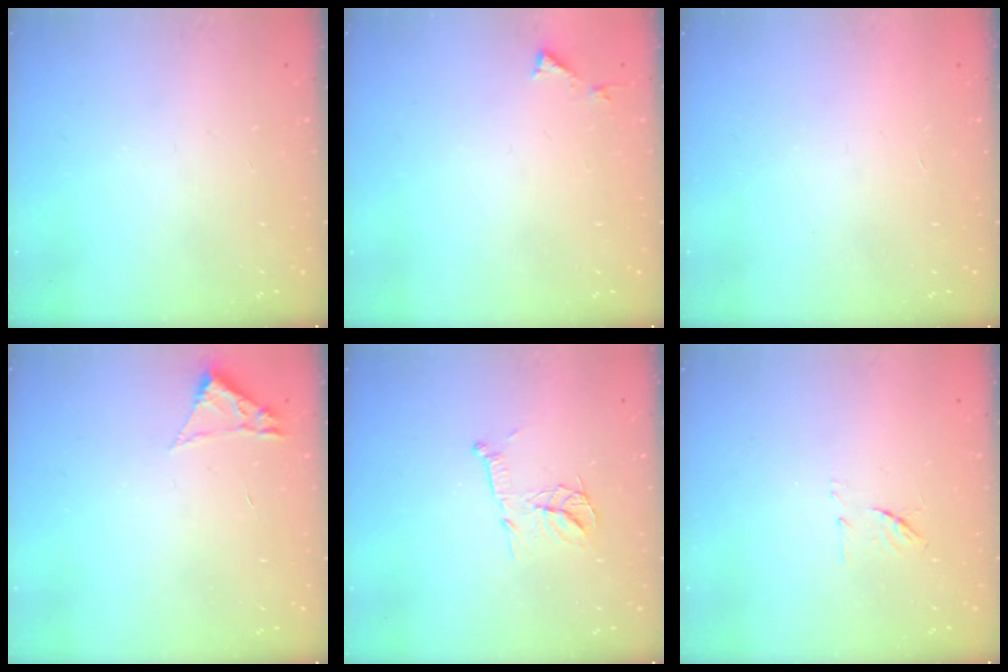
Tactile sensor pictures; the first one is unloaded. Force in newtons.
{"total": 3.0, "press": 3.0, "slide": 0.2}
{"total": 1.6, "press": 1.6, "slide": 0.1}
{"total": 1.8, "press": 1.8, "slide": 0.2}
{"total": 11.7, "press": 11.7, "slide": 0.7}
{"total": 6.8, "press": 6.6, "slide": 1.2}